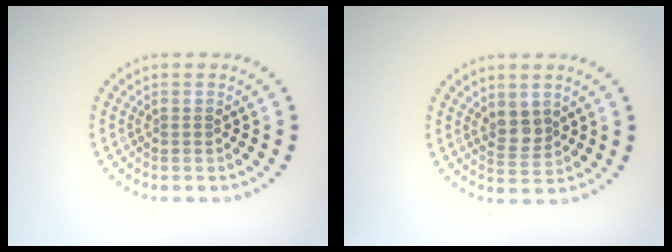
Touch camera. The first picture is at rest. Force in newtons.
{"total": 2.0, "press": 1.8, "slide": 0.9}